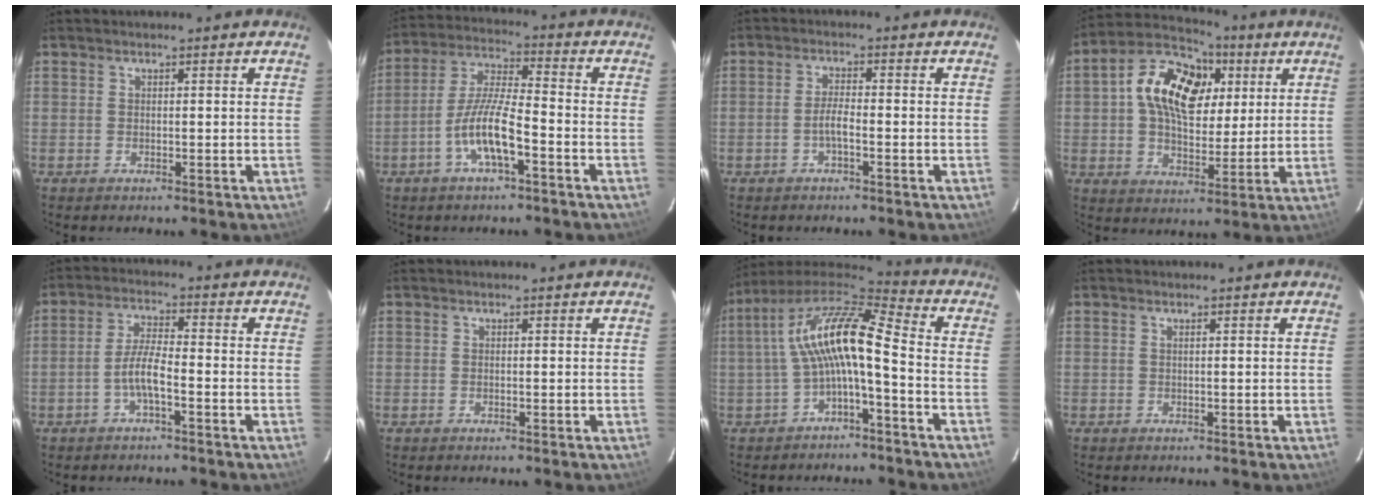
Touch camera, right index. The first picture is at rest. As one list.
[{"total": 9.4, "force": [-4.3, 1.6, 8.2], "torque": [-0.174, 0.003, -0.083]}, {"total": 2.6, "force": [-1.2, 0.3, 2.2], "torque": [-0.049, 0.005, -0.024]}, {"total": 16.5, "force": [4.5, 10.5, 11.9], "torque": [-0.224, 0.043, 0.073]}, {"total": 4.7, "force": [-2.2, 0.6, 4.2], "torque": [-0.091, 0.008, -0.042]}, {"total": 0.0}, {"total": 12.8, "force": [-1.6, 2.8, 12.4], "torque": [-0.243, 0.021, -0.035]}, {"total": 0.0}]